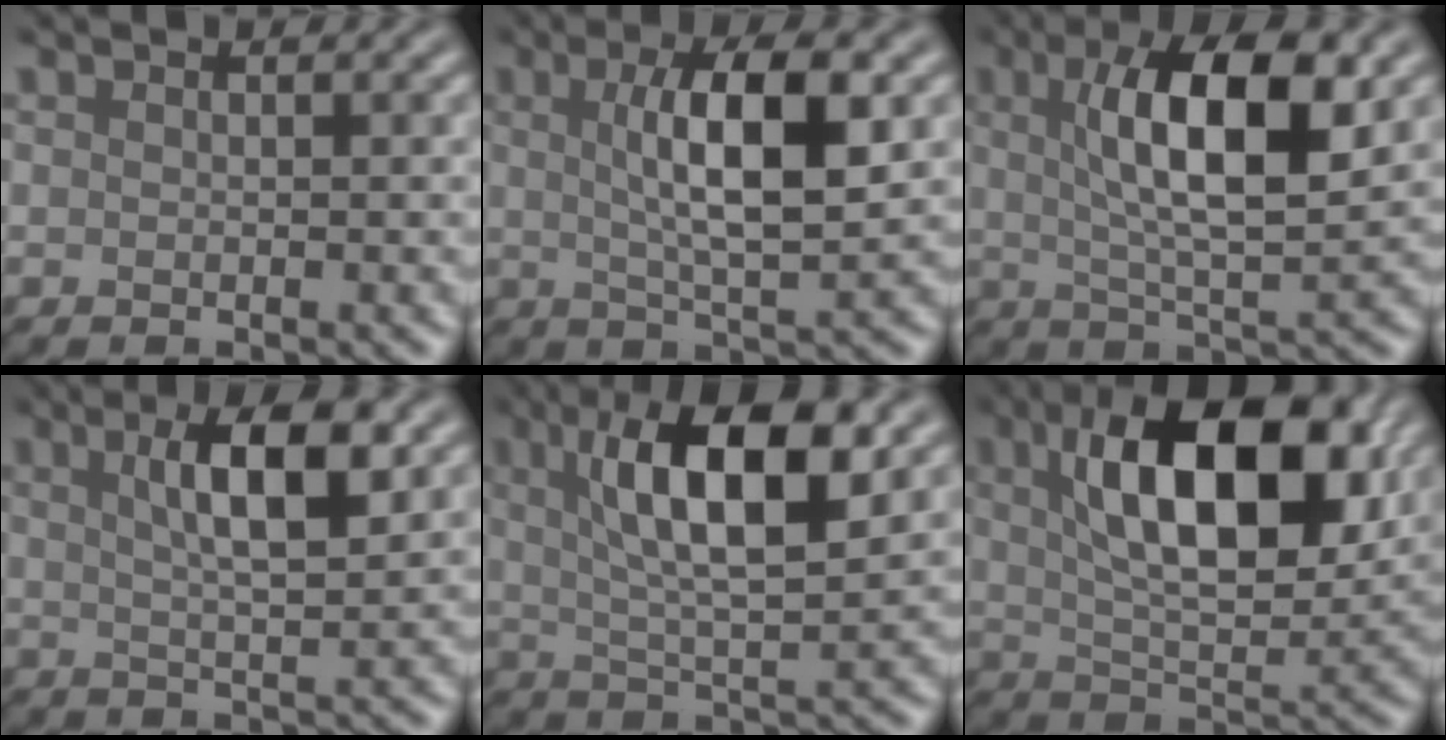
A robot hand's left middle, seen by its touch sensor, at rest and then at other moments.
{"total": 6.3, "force": [0.8, 1.4, 6.1], "torque": [-0.099, 0.010, 0.022]}
{"total": 8.4, "force": [1.7, 2.3, 7.9], "torque": [-0.128, 0.008, 0.036]}
{"total": 5.5, "force": [1.6, 1.2, 5.1], "torque": [-0.079, 0.007, 0.032]}
{"total": 8.9, "force": [2.4, 2.5, 8.2], "torque": [-0.135, 0.011, 0.047]}
{"total": 11.5, "force": [3.2, 5.0, 9.9], "torque": [-0.146, 0.011, 0.054]}